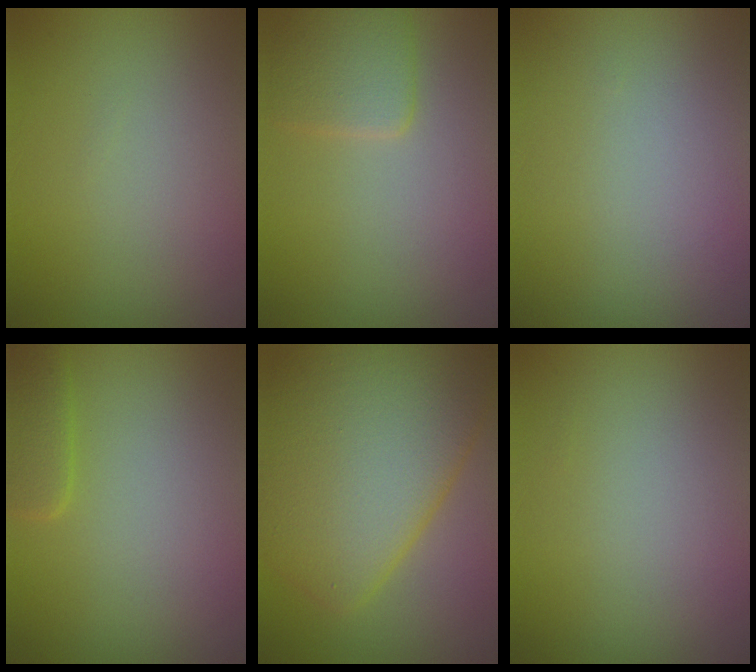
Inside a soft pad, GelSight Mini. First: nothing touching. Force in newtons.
{"total": 2.6, "press": 2.6, "slide": 0.1}
{"total": 0.0}
{"total": 2.0, "press": 2.0, "slide": 0.1}
{"total": 10.4, "press": 10.4, "slide": 0.3}
{"total": 0.0}